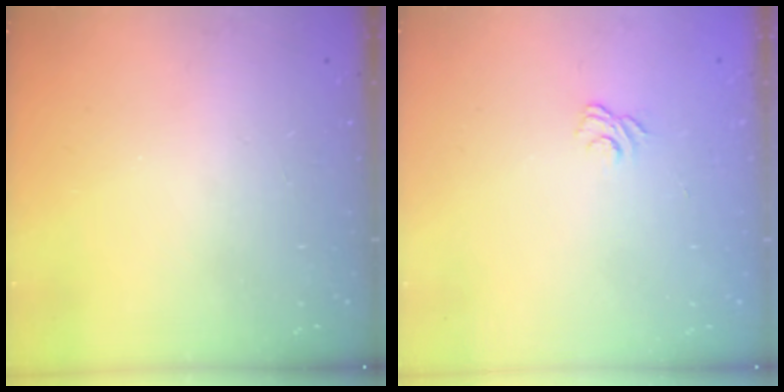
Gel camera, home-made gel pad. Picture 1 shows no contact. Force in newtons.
{"total": 3.1, "press": 2.8, "slide": 1.3}